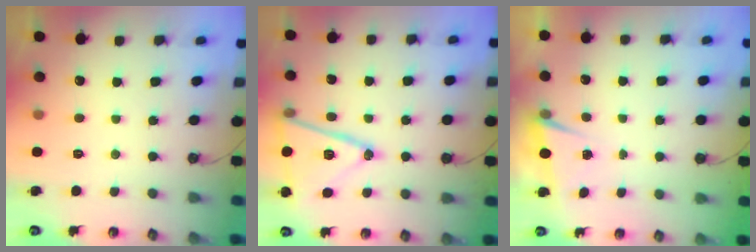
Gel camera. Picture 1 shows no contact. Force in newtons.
{"total": 17.6, "press": 17.3, "slide": 3.4}
{"total": 2.8, "press": 1.8, "slide": 2.2}